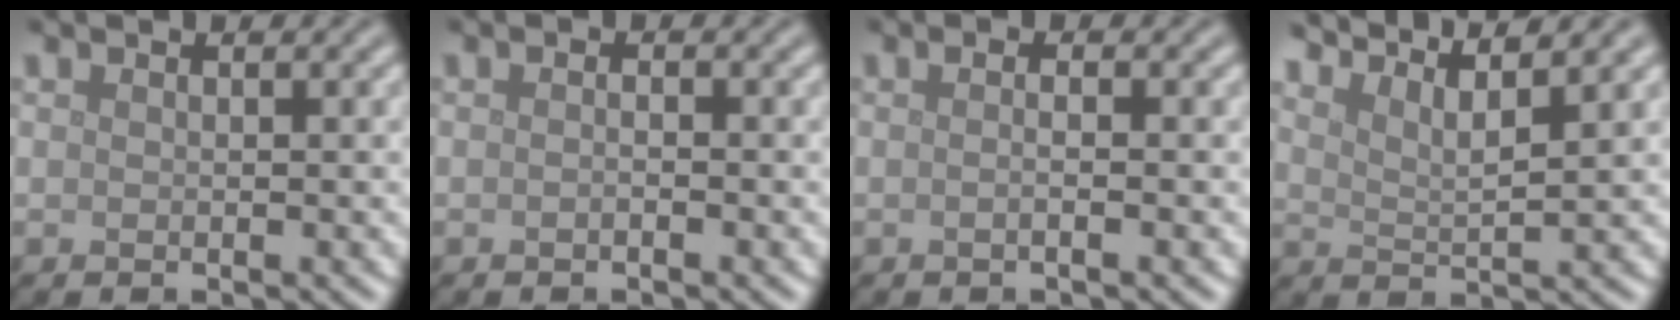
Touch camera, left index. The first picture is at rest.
{"total": 0.6, "force": [-0.3, 0.2, 0.5], "torque": [-0.012, -0.002, -0.007]}
{"total": 1.9, "force": [0.2, 0.8, 1.7], "torque": [-0.006, -0.004, -0.016]}
{"total": 5.6, "force": [4.9, 1.0, 2.5], "torque": [-0.026, 0.013, 0.055]}